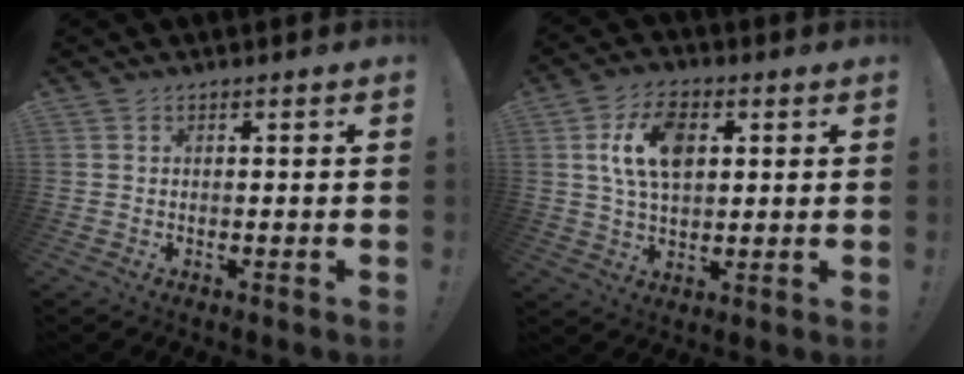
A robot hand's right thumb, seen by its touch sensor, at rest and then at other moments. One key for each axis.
{"total": 12.3, "fx": 3.3, "fy": 7.6, "fz": 9.1, "tx": -0.164, "ty": 0.008, "tz": 0.058}